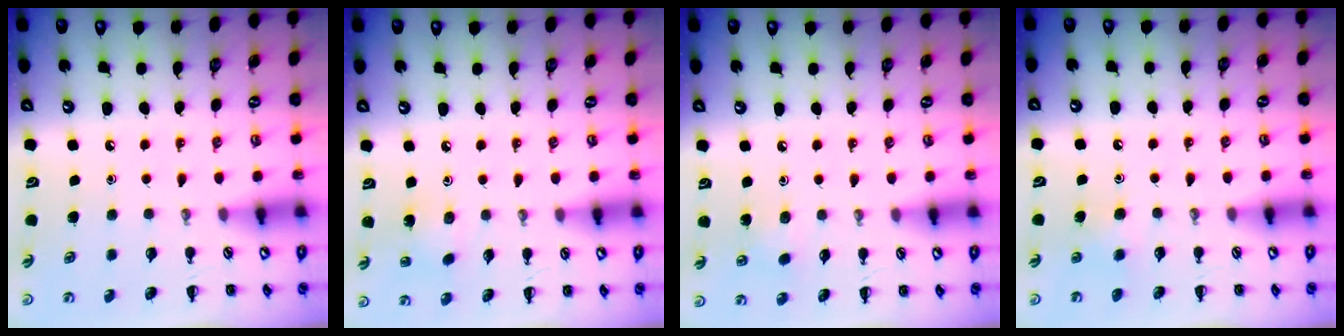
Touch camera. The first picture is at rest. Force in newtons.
{"total": 3.4, "press": 3.3, "slide": 1.1}
{"total": 2.9, "press": 2.8, "slide": 0.9}
{"total": 3.6, "press": 3.3, "slide": 1.4}